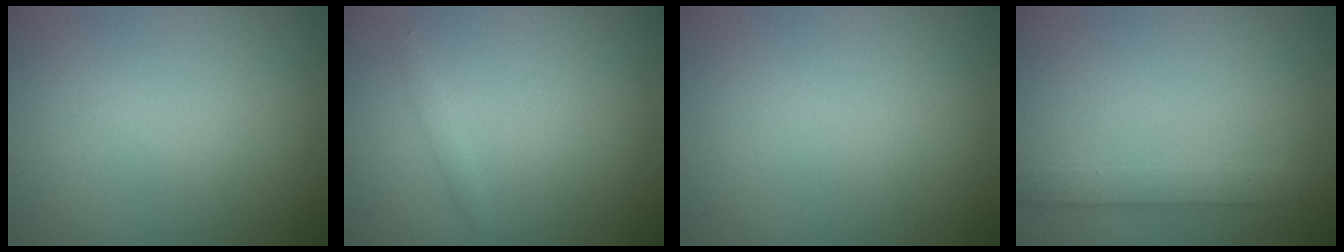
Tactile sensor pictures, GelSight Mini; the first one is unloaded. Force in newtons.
{"total": 0.8, "press": 0.8, "slide": 0.1}
{"total": 0.0}
{"total": 2.0, "press": 2.0, "slide": 0.1}